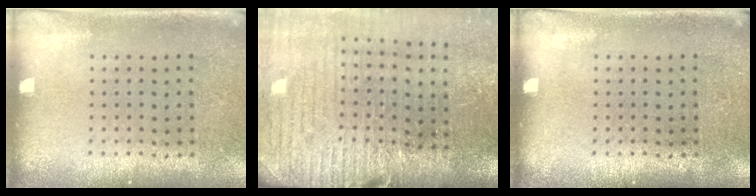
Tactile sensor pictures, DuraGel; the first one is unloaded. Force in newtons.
{"total": 3.9, "press": 3.5, "slide": 1.8}
{"total": 0.0}